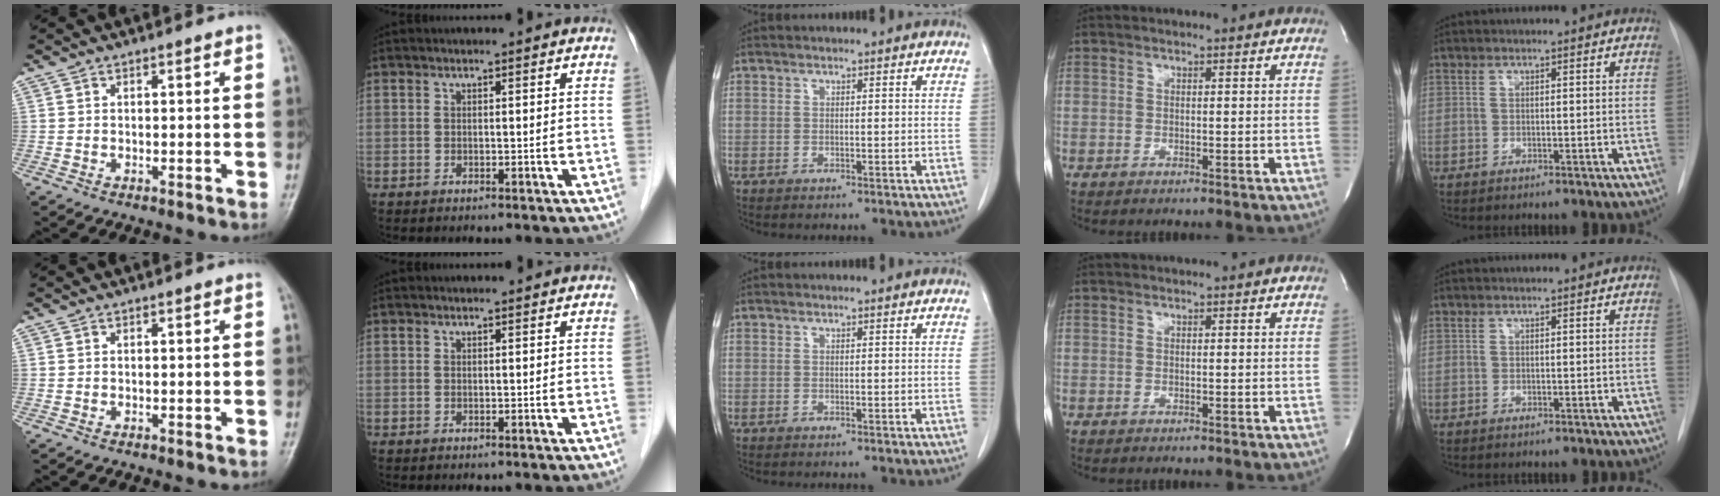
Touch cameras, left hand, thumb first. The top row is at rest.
{}